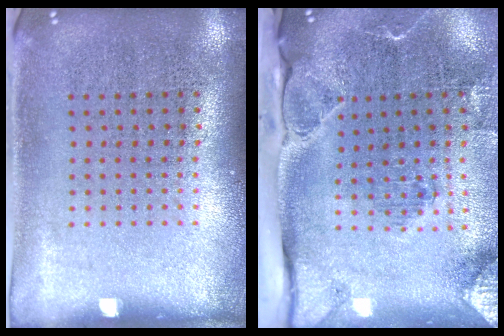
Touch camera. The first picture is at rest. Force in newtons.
{"total": 3.0, "press": 2.2, "slide": 2.0}